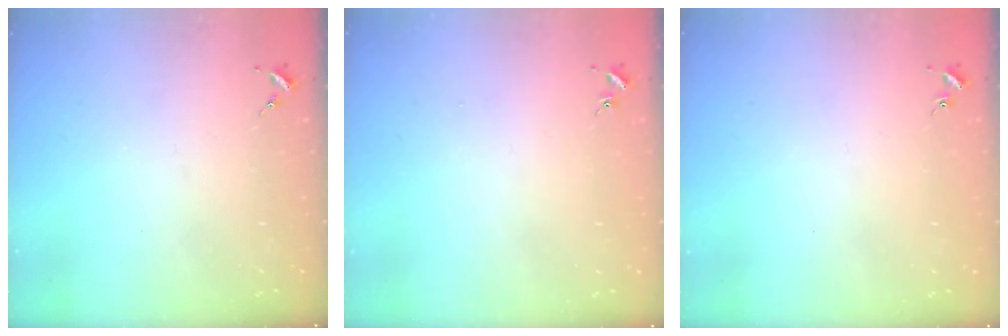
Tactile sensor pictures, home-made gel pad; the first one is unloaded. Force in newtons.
{"total": 0.6, "press": 0.6, "slide": 0.1}
{"total": 0.8, "press": 0.8, "slide": 0.2}